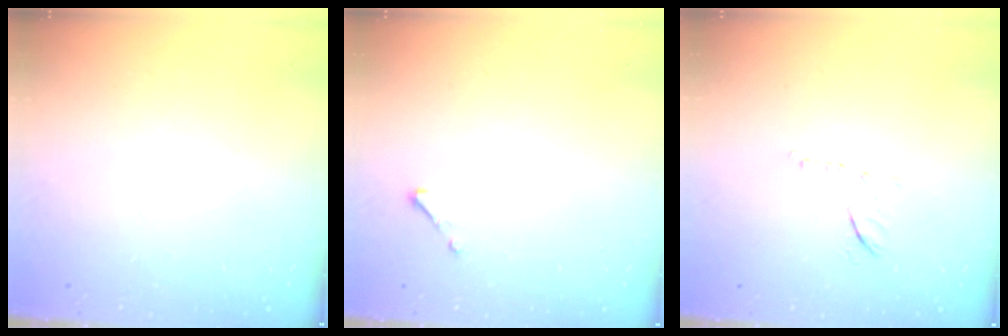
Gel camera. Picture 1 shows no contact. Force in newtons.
{"total": 2.5, "press": 2.5, "slide": 0.3}
{"total": 7.8, "press": 7.8, "slide": 0.3}